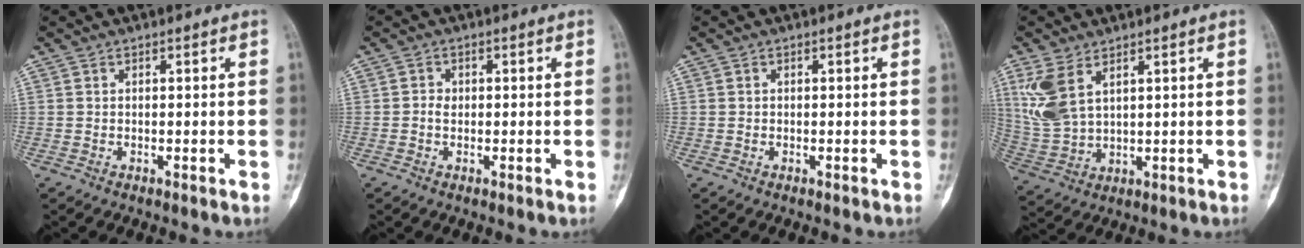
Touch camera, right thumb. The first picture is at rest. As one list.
[{"total": 1.3, "force": [-0.2, 1.2, 0.6], "torque": [-0.005, 0.005, -0.005]}, {"total": 0.0}, {"total": 8.9, "force": [4.3, 4.8, 6.2], "torque": [-0.134, -0.006, 0.100]}]